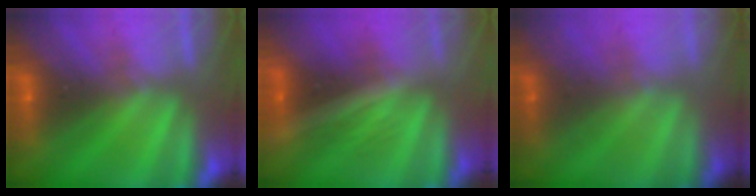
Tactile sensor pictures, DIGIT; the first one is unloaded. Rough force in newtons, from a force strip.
{"total": 1.7}
{"total": 1.5}